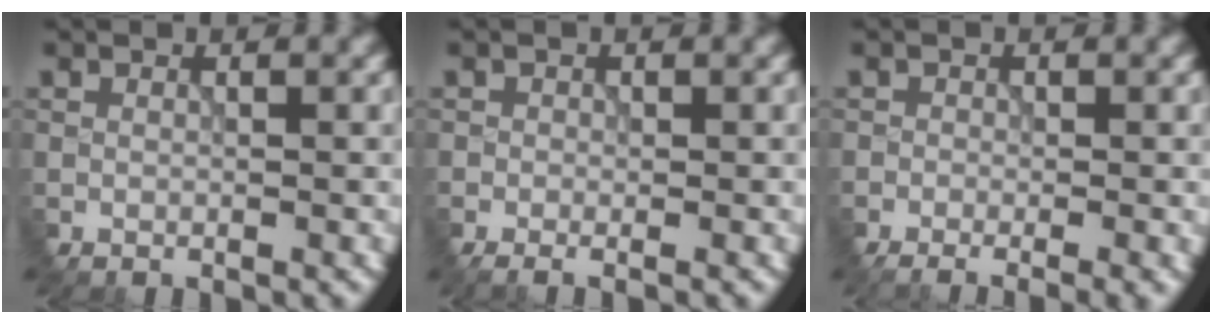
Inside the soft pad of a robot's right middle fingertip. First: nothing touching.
{"total": 1.3, "force": [-1.1, 0.0, 0.5], "torque": [-0.010, -0.003, 0.004]}
{"total": 3.9, "force": [-2.2, 1.1, 3.0], "torque": [-0.036, -0.003, -0.006]}